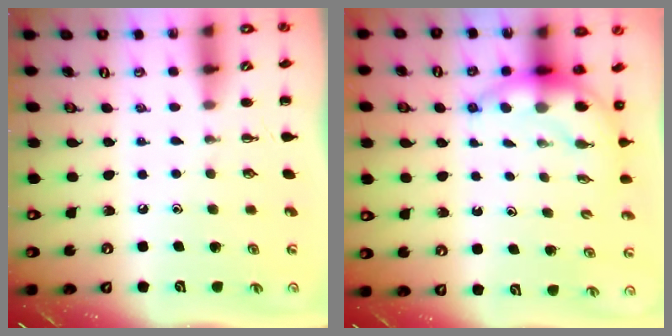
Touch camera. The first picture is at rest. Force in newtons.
{"total": 6.7, "press": 6.4, "slide": 1.8}